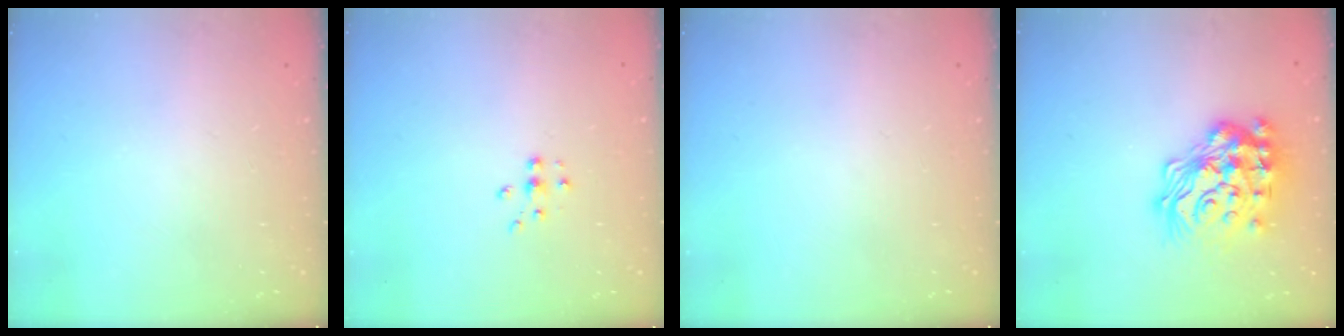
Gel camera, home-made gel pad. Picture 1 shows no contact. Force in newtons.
{"total": 5.6, "press": 5.5, "slide": 0.7}
{"total": 0.0}
{"total": 24.6, "press": 24.5, "slide": 1.8}